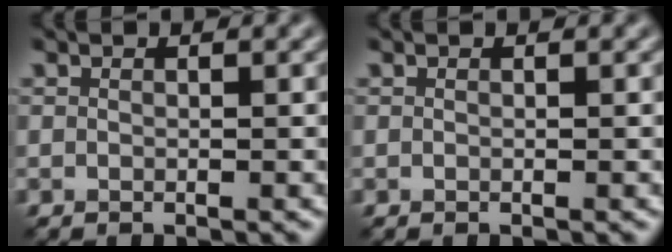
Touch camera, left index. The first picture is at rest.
{"total": 0.0}